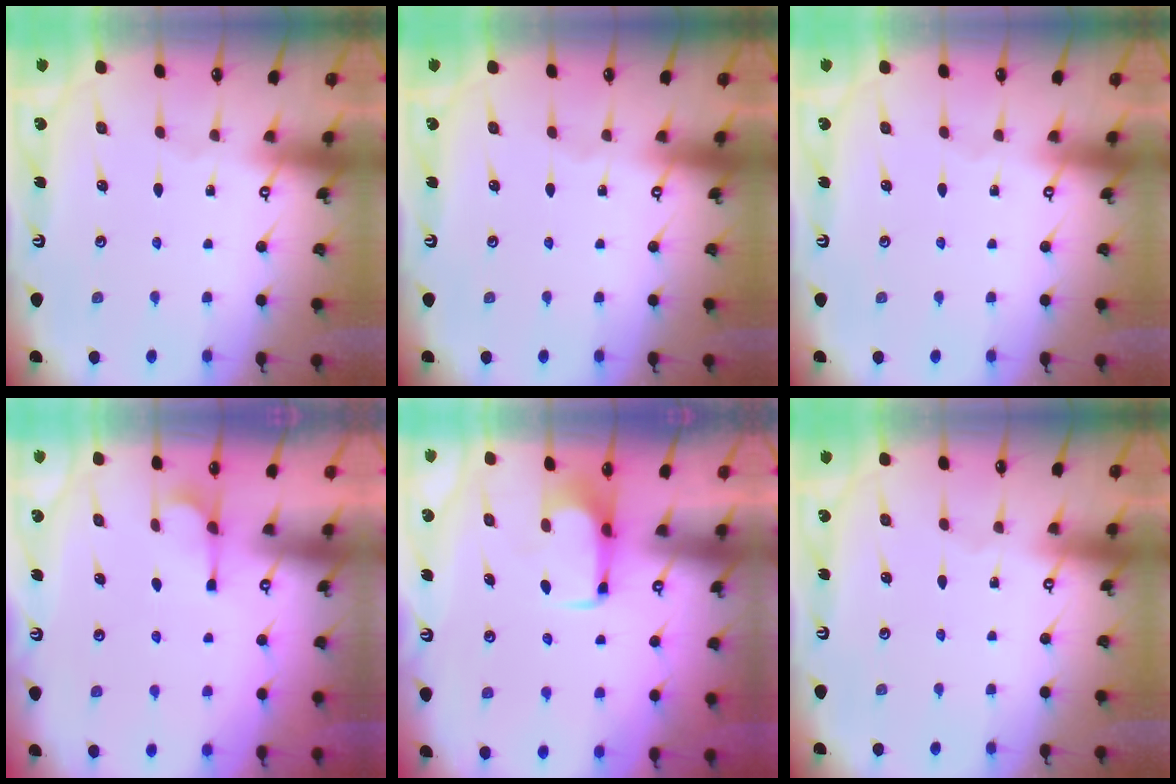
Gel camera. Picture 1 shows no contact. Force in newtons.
{"total": 0.0}
{"total": 0.0}
{"total": 4.3, "press": 4.1, "slide": 1.1}
{"total": 2.2, "press": 2.1, "slide": 0.4}
{"total": 0.0}